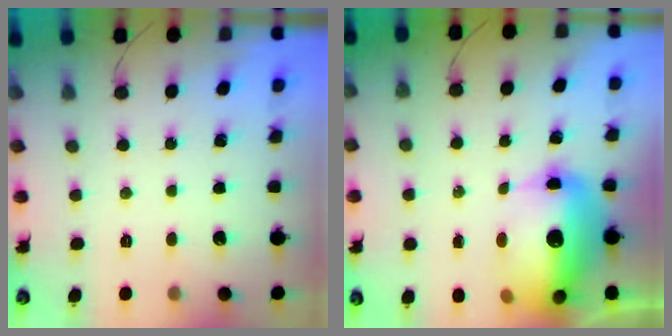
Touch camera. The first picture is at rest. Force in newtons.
{"total": 19.2, "press": 17.0, "slide": 9.0}